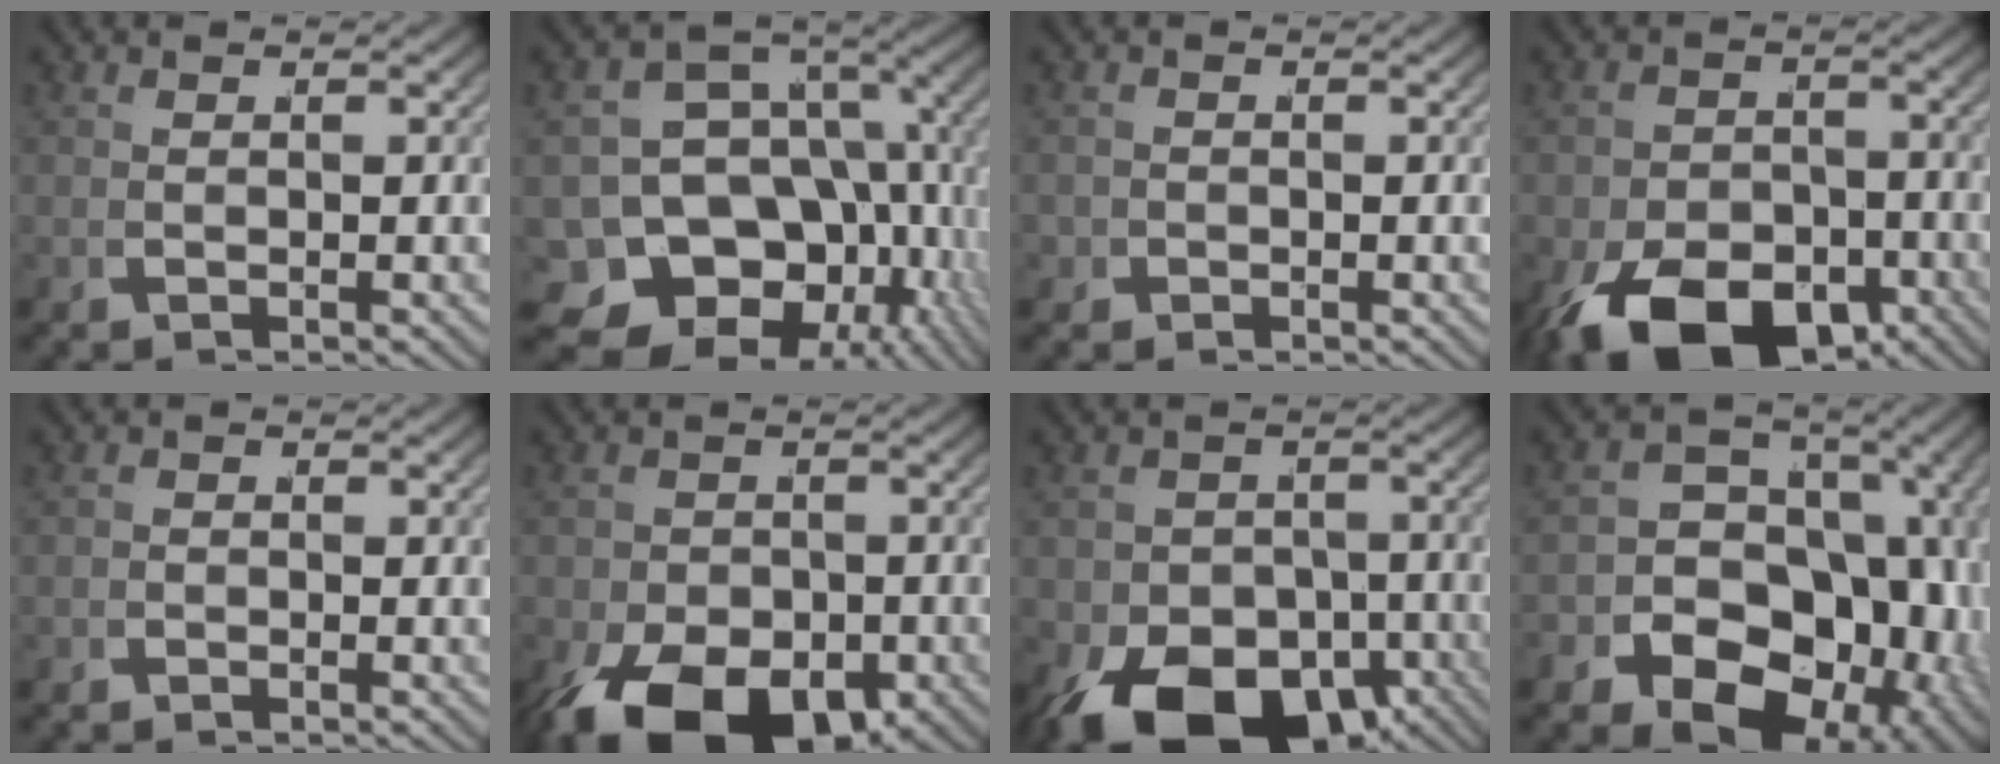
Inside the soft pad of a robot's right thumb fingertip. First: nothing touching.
{"total": 17.1, "force": [-5.1, 12.3, 10.7], "torque": [-0.196, -0.066, -0.064]}
{"total": 1.6, "force": [-0.8, 1.4, 0.3], "torque": [-0.009, -0.006, -0.011]}
{"total": 10.6, "force": [-5.7, 5.9, 6.8], "torque": [-0.107, -0.040, -0.074]}
{"total": 0.7, "force": [-0.6, 0.3, -0.2], "torque": [0.011, 0.006, -0.020]}
{"total": 12.6, "force": [-5.5, 7.4, 8.6], "torque": [-0.153, -0.053, -0.060]}
{"total": 15.0, "force": [-7.0, 9.2, 9.5], "torque": [-0.164, -0.070, -0.076]}
{"total": 18.7, "force": [-3.7, 14.0, 11.8], "torque": [-0.185, -0.056, -0.054]}